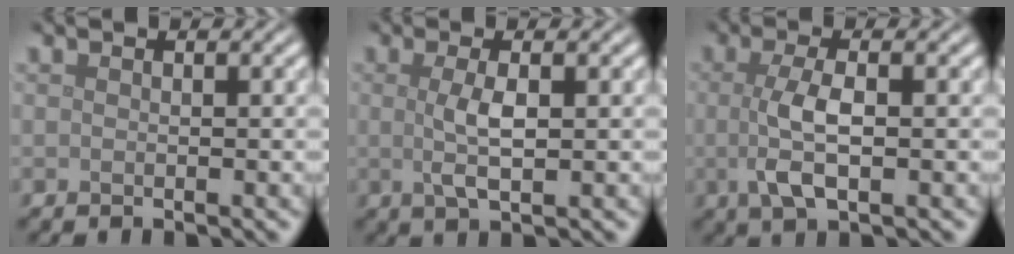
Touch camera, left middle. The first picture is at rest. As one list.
[{"total": 2.7, "force": [0.2, 0.7, 2.6], "torque": [-0.055, -0.002, 0.004]}, {"total": 3.8, "force": [-0.1, 1.3, 3.5], "torque": [-0.078, -0.002, -0.003]}]